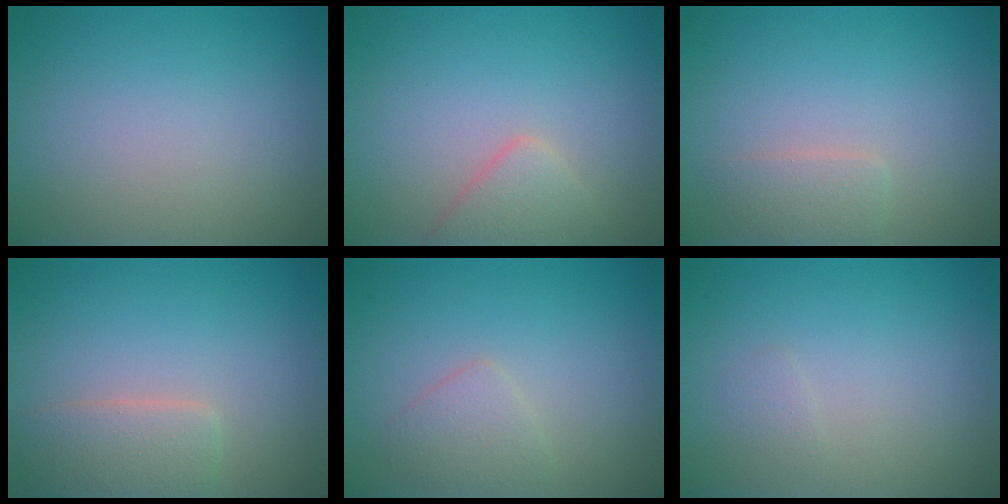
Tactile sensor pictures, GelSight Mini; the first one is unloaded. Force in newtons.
{"total": 2.4, "press": 2.4, "slide": 0.1}
{"total": 1.5, "press": 1.5, "slide": 0.1}
{"total": 2.8, "press": 2.8, "slide": 0.2}
{"total": 1.8, "press": 1.8, "slide": 0.1}
{"total": 0.6, "press": 0.6, "slide": 0.0}